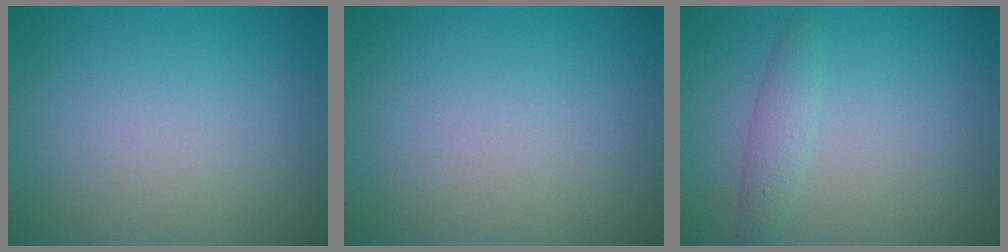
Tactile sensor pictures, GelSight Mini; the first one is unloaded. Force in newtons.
{"total": 0.0}
{"total": 1.7, "press": 1.7, "slide": 0.1}